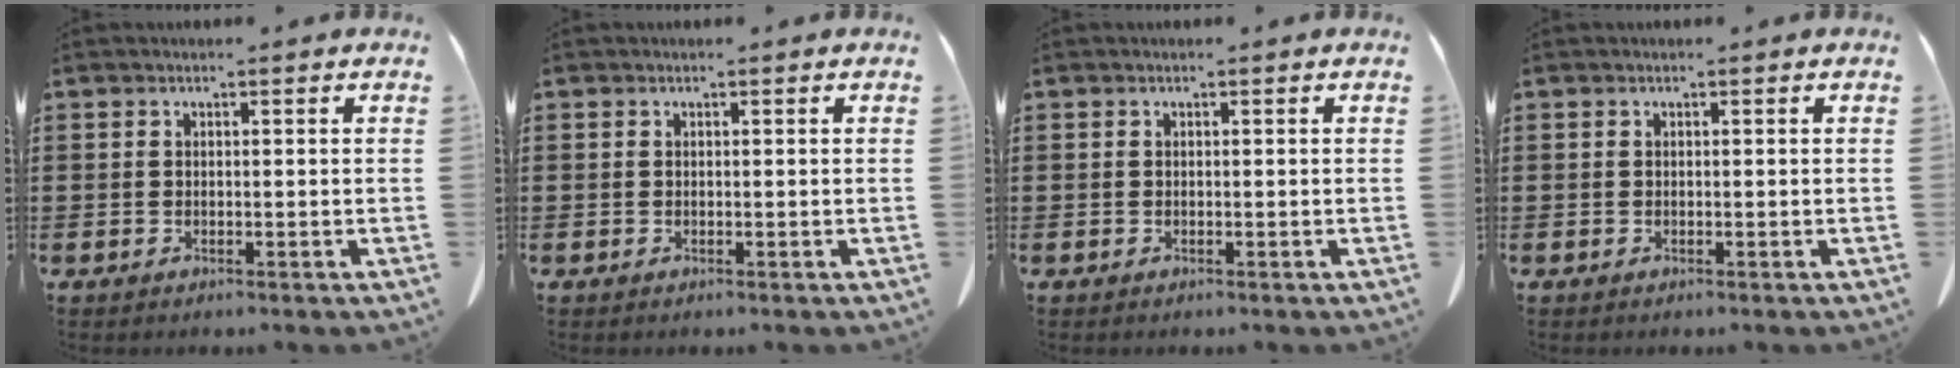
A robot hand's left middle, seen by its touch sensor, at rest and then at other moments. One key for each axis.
{"total": 0.0}
{"total": 0.0}
{"total": 0.0}